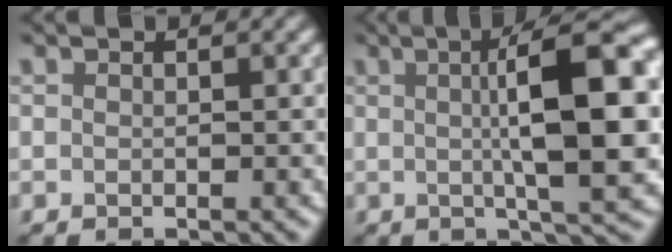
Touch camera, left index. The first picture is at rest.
{"total": 12.2, "force": [1.3, 3.1, 11.8], "torque": [-0.155, 0.010, 0.018]}